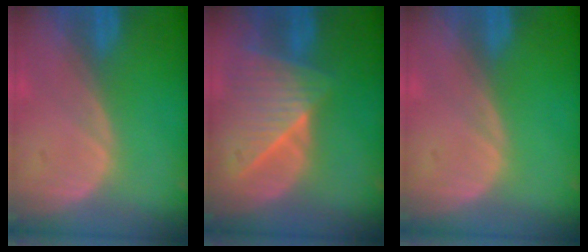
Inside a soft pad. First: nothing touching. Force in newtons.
{"total": 8.3, "press": 7.6, "slide": 3.5}
{"total": 0.0}